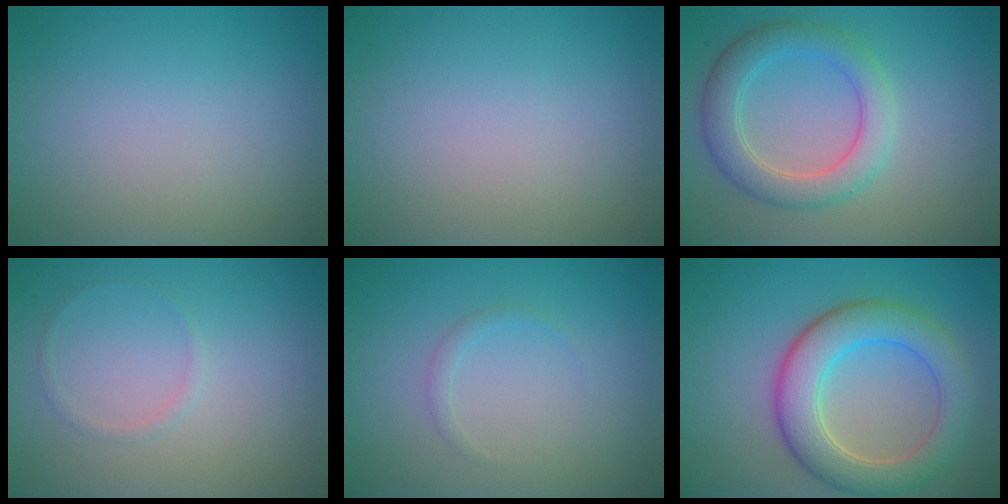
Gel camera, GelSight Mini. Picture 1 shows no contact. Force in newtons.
{"total": 0.0}
{"total": 4.6, "press": 4.6, "slide": 0.4}
{"total": 0.6, "press": 0.6, "slide": 0.1}
{"total": 0.8, "press": 0.8, "slide": 0.1}
{"total": 6.8, "press": 6.8, "slide": 0.6}